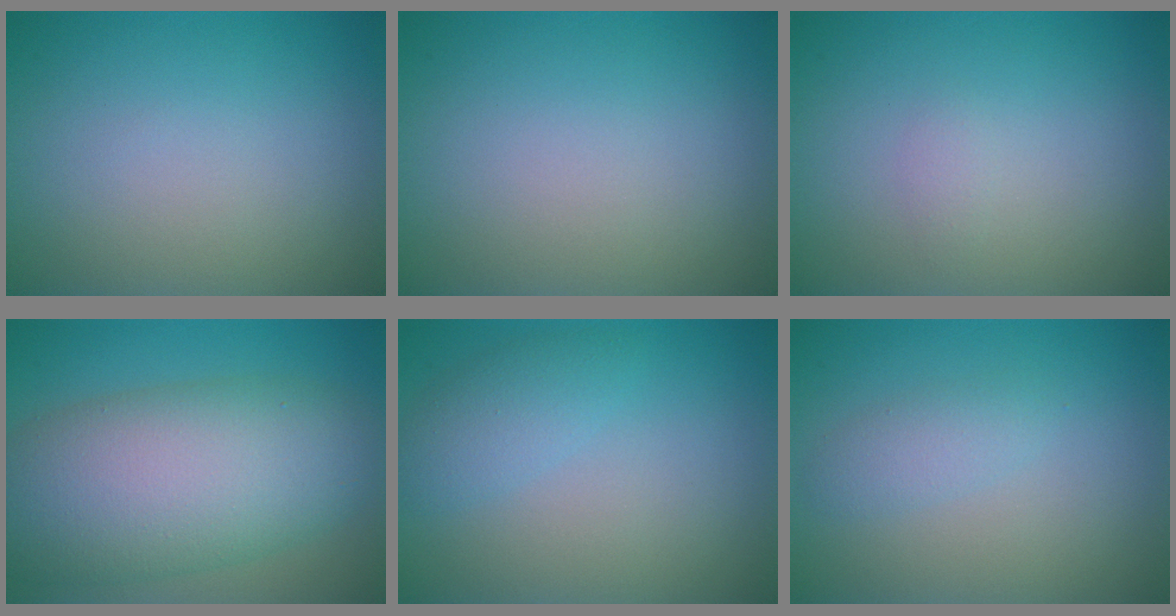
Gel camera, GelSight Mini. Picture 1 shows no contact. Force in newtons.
{"total": 0.0}
{"total": 0.7, "press": 0.7, "slide": 0.0}
{"total": 11.2, "press": 11.2, "slide": 0.1}
{"total": 2.2, "press": 2.2, "slide": 0.2}
{"total": 1.5, "press": 1.5, "slide": 0.1}